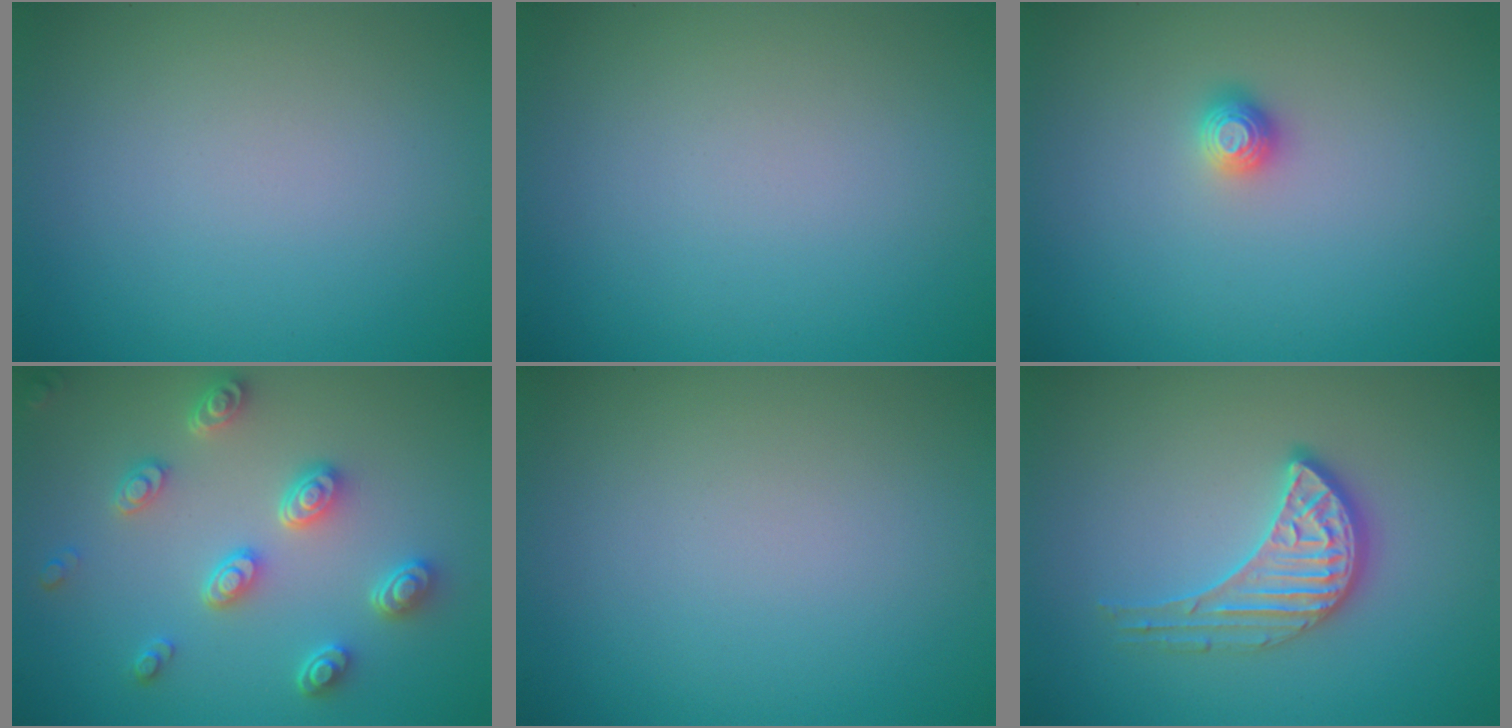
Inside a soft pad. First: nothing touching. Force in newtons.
{"total": 0.0}
{"total": 1.1, "press": 1.0, "slide": 0.3}
{"total": 4.4, "press": 3.6, "slide": 2.5}
{"total": 0.0}
{"total": 3.2, "press": 3.1, "slide": 1.0}